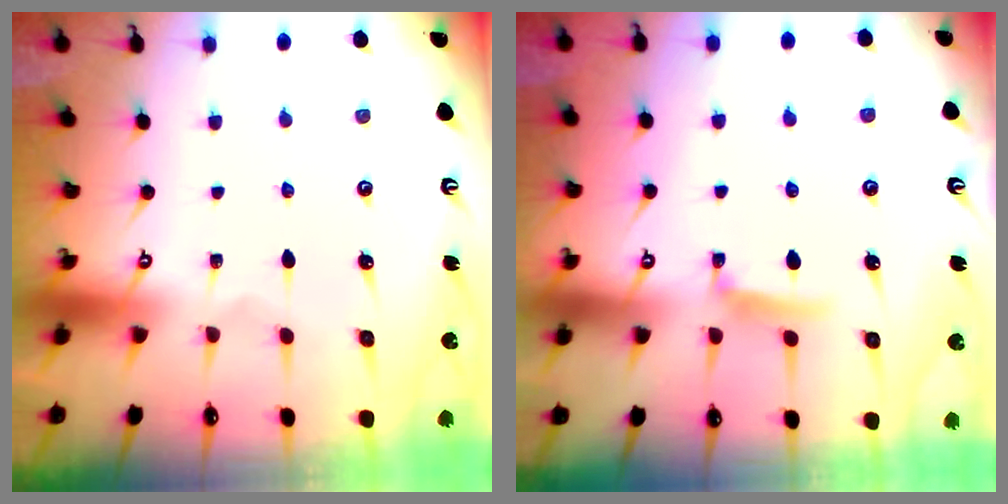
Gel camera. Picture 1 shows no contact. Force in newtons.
{"total": 6.0, "press": 5.9, "slide": 0.8}